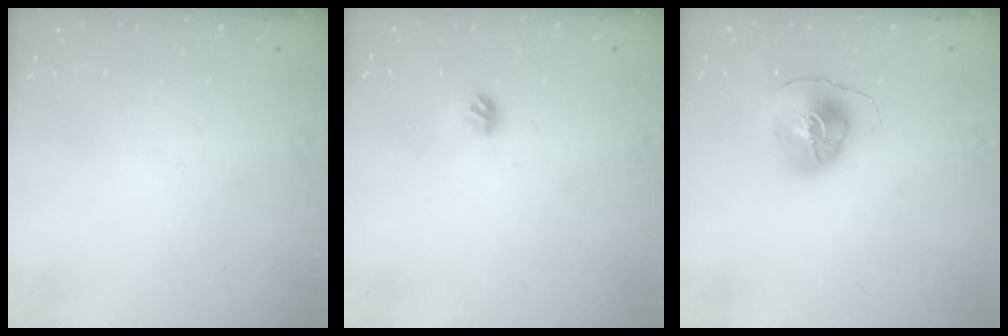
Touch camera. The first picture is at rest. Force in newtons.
{"total": 3.3, "press": 3.2, "slide": 0.8}
{"total": 9.1, "press": 9.1, "slide": 0.5}